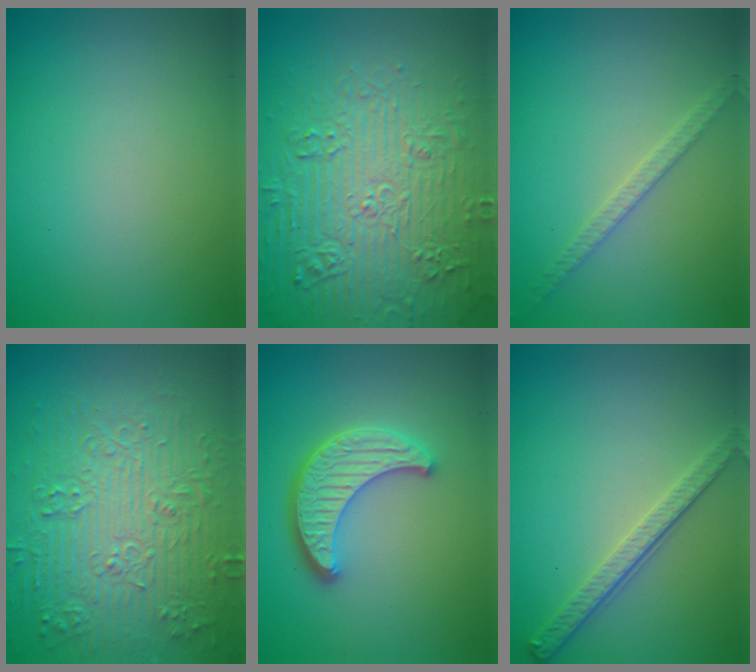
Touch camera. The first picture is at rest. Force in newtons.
{"total": 7.9, "press": 7.7, "slide": 1.9}
{"total": 1.9, "press": 1.9, "slide": 0.4}
{"total": 8.3, "press": 6.5, "slide": 5.3}
{"total": 4.5, "press": 3.8, "slide": 2.5}
{"total": 2.9, "press": 2.5, "slide": 1.5}